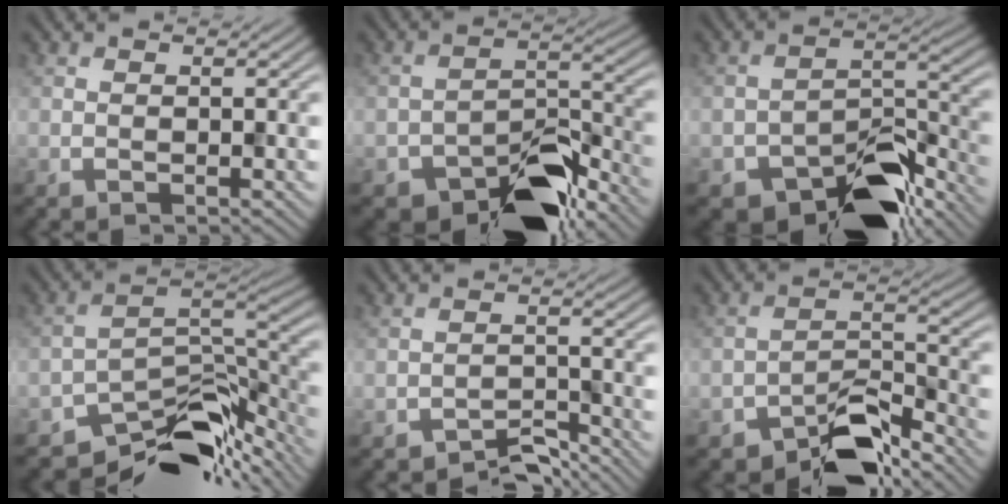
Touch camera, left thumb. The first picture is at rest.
{"total": 10.0, "force": [-7.0, 4.5, 5.5], "torque": [-0.072, -0.003, -0.127]}
{"total": 11.2, "force": [-7.8, 5.3, 6.0], "torque": [-0.079, -0.009, -0.138]}
{"total": 12.3, "force": [-9.4, 5.1, 6.0], "torque": [-0.100, -0.011, -0.156]}
{"total": 3.7, "force": [-3.4, 1.0, 1.2], "torque": [-0.017, 0.004, -0.062]}
{"total": 8.1, "force": [-6.2, 3.0, 4.2], "torque": [-0.061, 0.006, -0.123]}